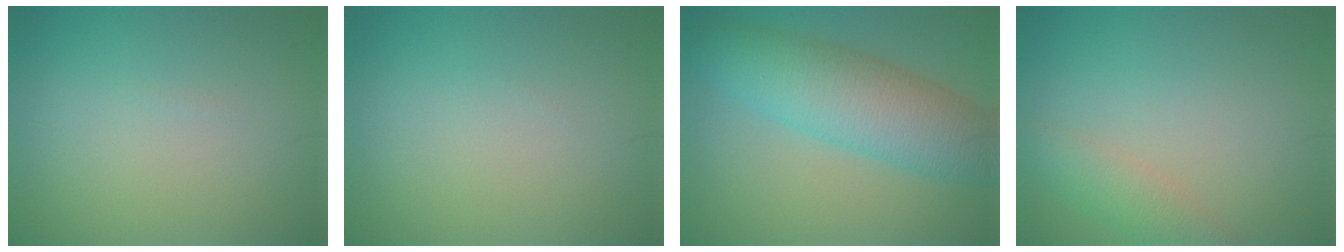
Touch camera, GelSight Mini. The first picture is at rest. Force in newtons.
{"total": 0.0}
{"total": 8.2, "press": 8.2, "slide": 0.1}
{"total": 2.6, "press": 2.6, "slide": 0.1}